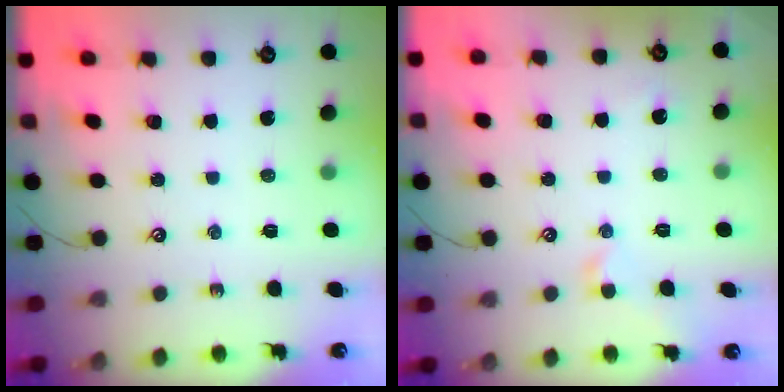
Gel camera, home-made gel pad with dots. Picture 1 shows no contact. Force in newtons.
{"total": 0.6, "press": 0.5, "slide": 0.3}